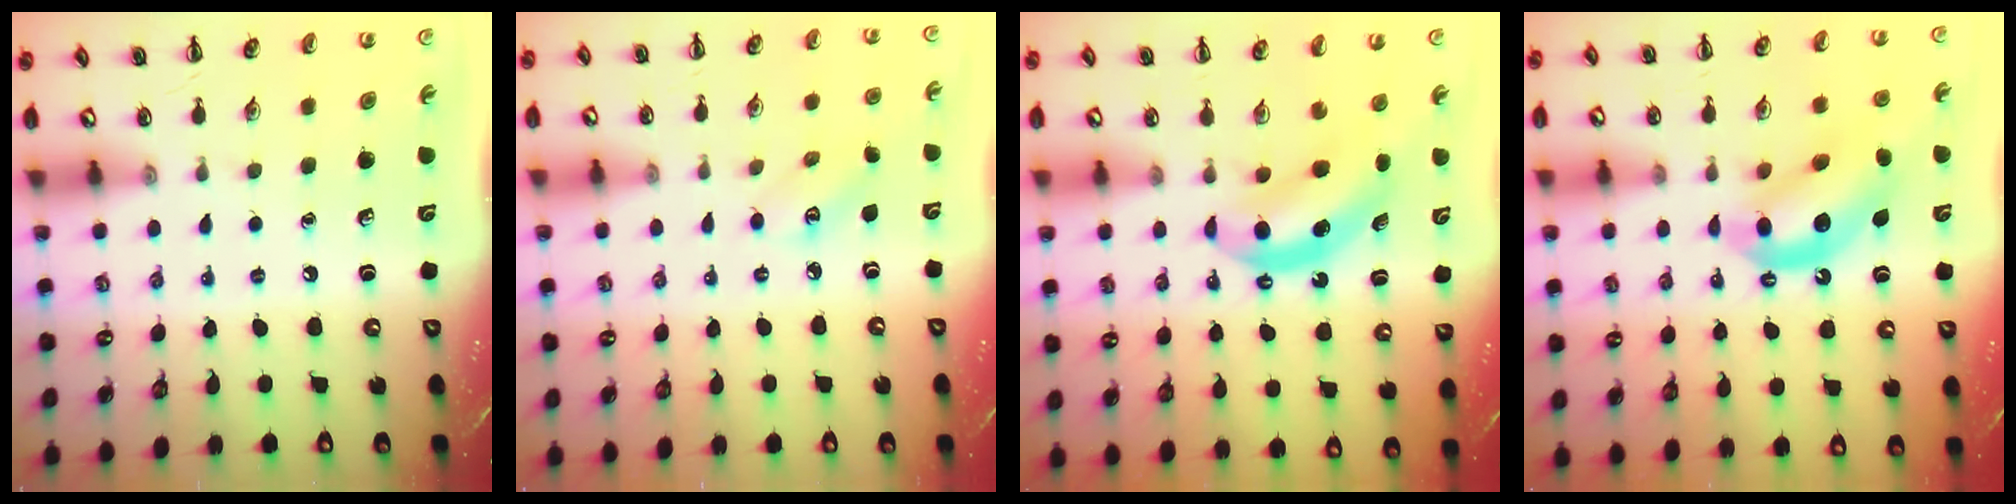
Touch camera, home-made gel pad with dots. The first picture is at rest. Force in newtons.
{"total": 3.8, "press": 3.7, "slide": 0.9}
{"total": 6.7, "press": 6.6, "slide": 1.0}
{"total": 10.5, "press": 10.1, "slide": 2.9}